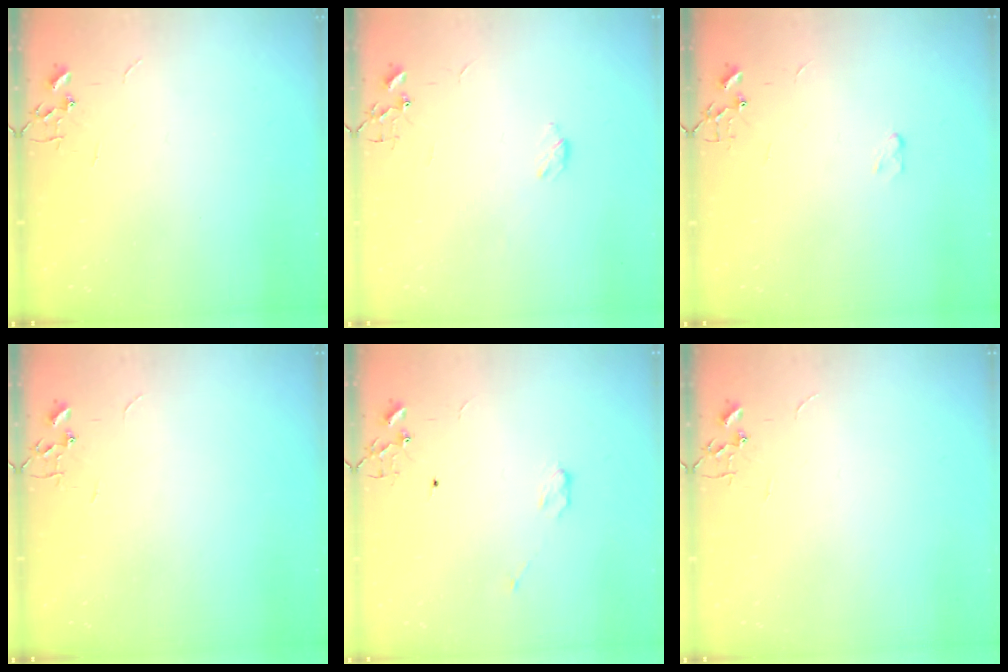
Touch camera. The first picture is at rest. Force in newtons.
{"total": 3.9, "press": 3.8, "slide": 0.5}
{"total": 3.5, "press": 3.4, "slide": 0.5}
{"total": 0.0}
{"total": 3.4, "press": 3.4, "slide": 0.5}
{"total": 0.0}